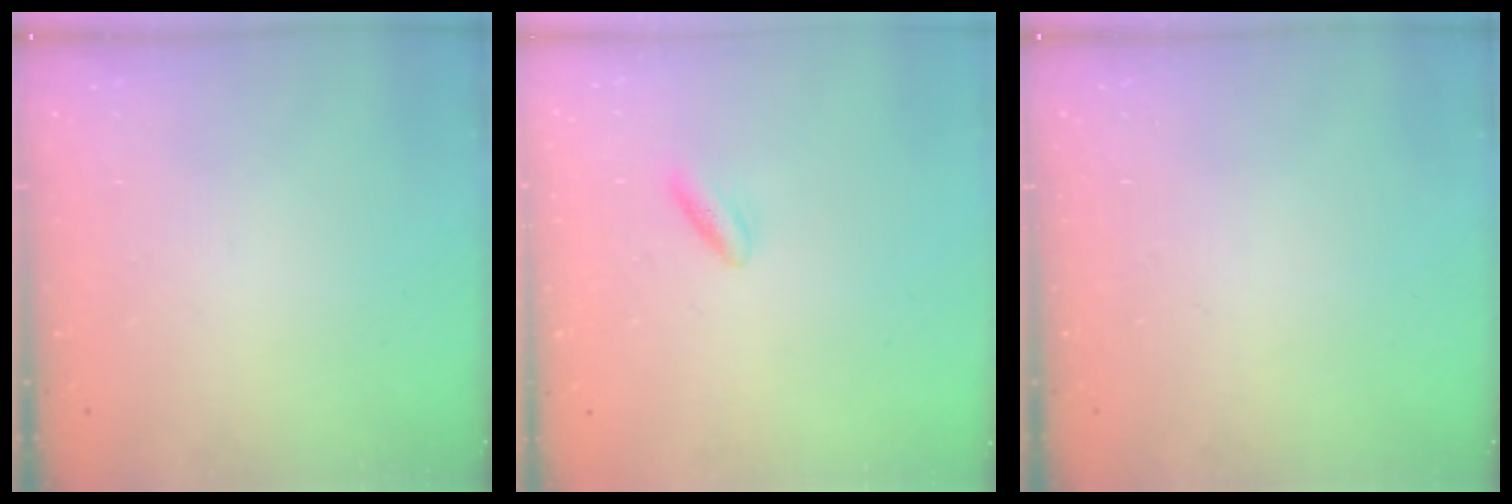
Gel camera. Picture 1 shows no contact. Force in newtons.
{"total": 2.5, "press": 2.2, "slide": 1.2}
{"total": 0.0}